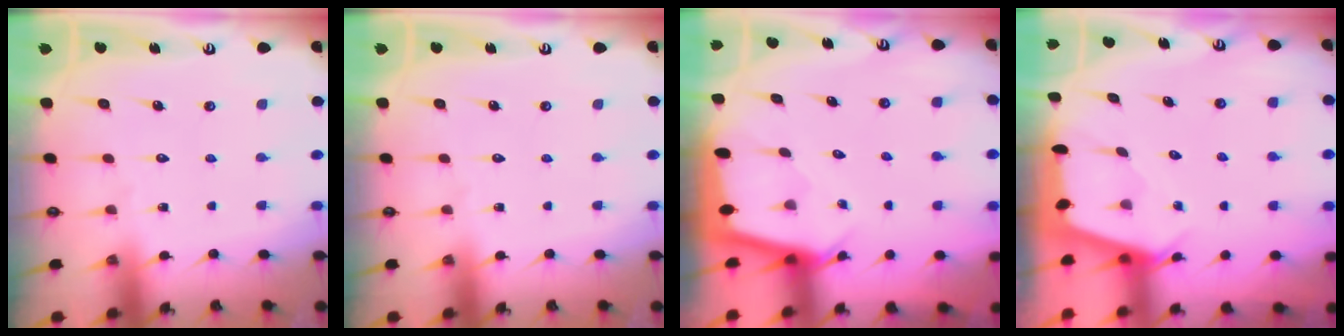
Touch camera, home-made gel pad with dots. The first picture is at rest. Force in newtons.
{"total": 0.0}
{"total": 2.3, "press": 2.3, "slide": 0.1}
{"total": 2.4, "press": 2.4, "slide": 0.3}